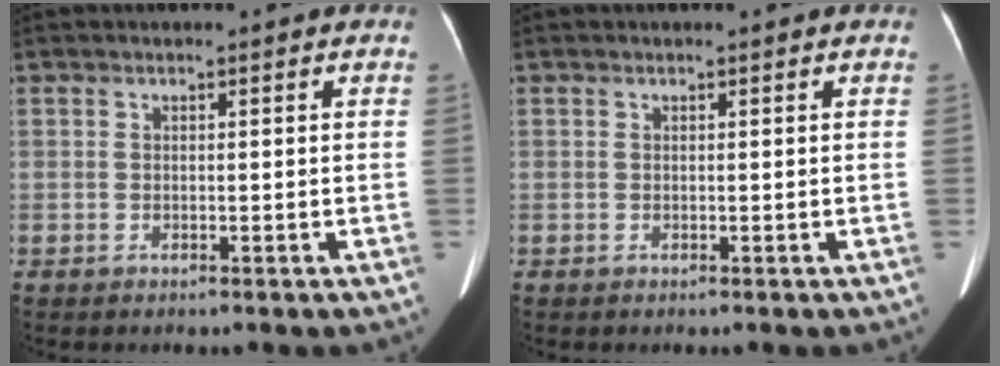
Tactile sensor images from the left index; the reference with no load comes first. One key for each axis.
{"total": 0.6, "fx": 0.6, "fy": 0.2, "fz": 0.1, "tx": -0.007, "ty": 0.006, "tz": 0.007}